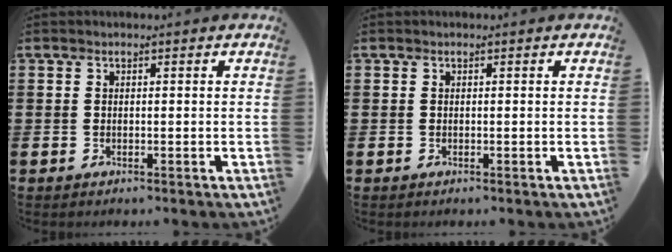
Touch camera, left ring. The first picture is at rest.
{"total": 0.0}